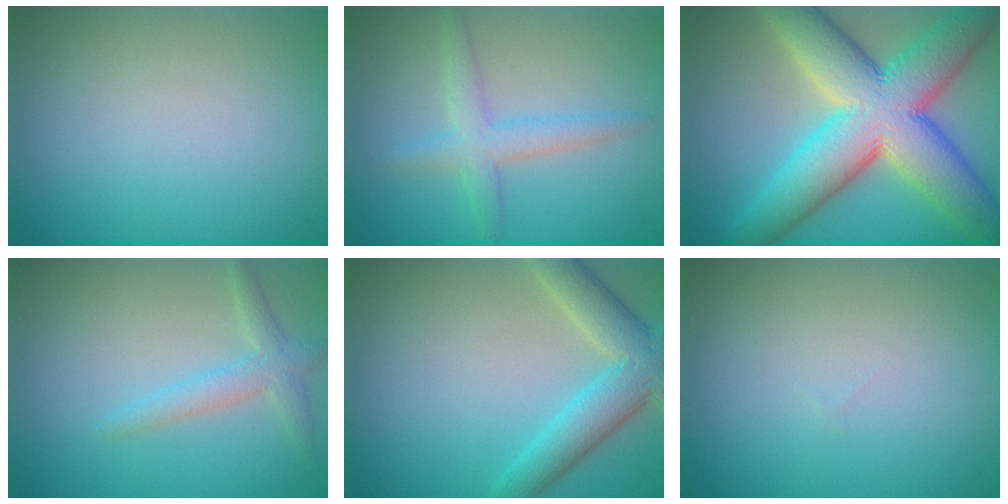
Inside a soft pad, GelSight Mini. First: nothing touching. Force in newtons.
{"total": 2.7, "press": 2.7, "slide": 0.1}
{"total": 13.3, "press": 13.3, "slide": 0.6}
{"total": 2.2, "press": 2.2, "slide": 0.1}
{"total": 5.6, "press": 5.6, "slide": 0.3}
{"total": 0.0}